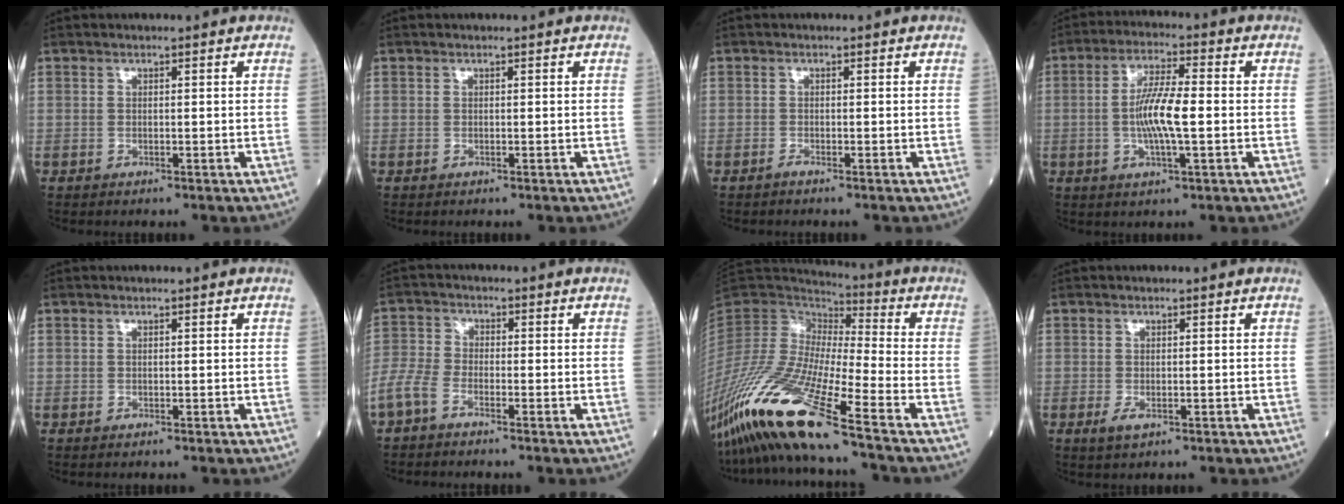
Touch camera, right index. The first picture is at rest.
{"total": 0.0}
{"total": 0.5, "force": [-0.5, -0.1, 0.1], "torque": [-0.001, -0.001, -0.010]}
{"total": 8.4, "force": [-0.7, 1.3, 8.3], "torque": [-0.161, 0.000, -0.017]}
{"total": 0.0}
{"total": 4.2, "force": [-2.9, 1.7, 2.5], "torque": [-0.066, 0.000, -0.069]}
{"total": 18.8, "force": [-12.2, 0.6, 14.2], "torque": [-0.313, -0.045, -0.235]}
{"total": 1.8, "force": [-0.7, 0.7, 1.4], "torque": [-0.026, -0.003, -0.008]}